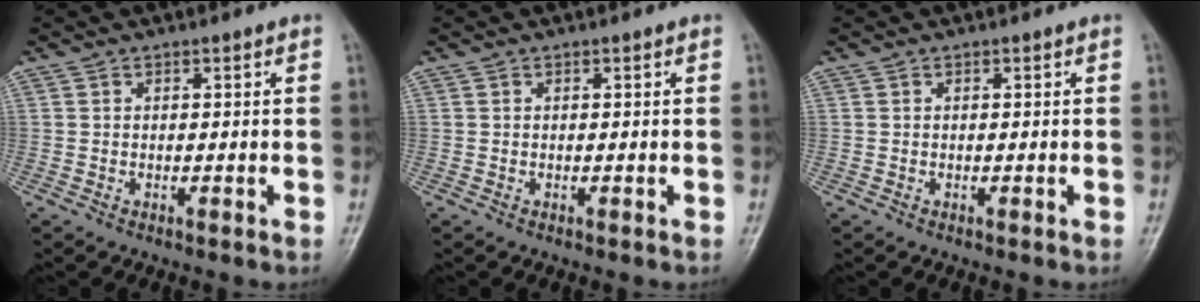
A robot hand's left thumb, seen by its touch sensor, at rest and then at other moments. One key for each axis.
{"total": 0.0}
{"total": 0.0}